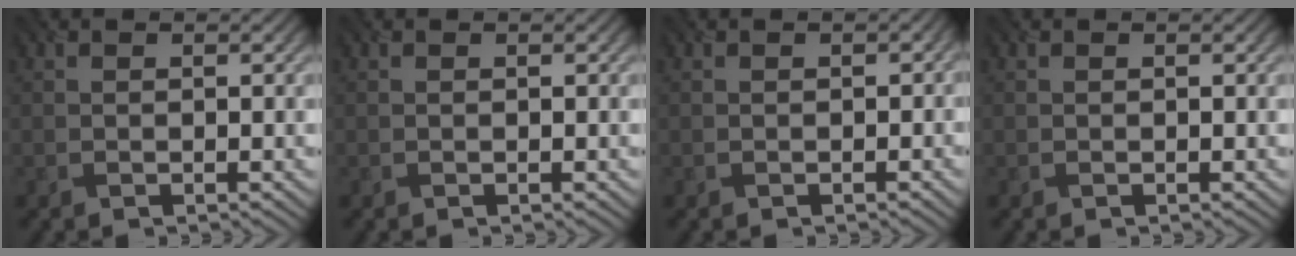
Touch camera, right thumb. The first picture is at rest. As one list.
[{"total": 0.0}, {"total": 1.0, "force": [-0.6, 0.8, 0.2], "torque": [-0.003, -0.009, -0.005]}, {"total": 0.0}]